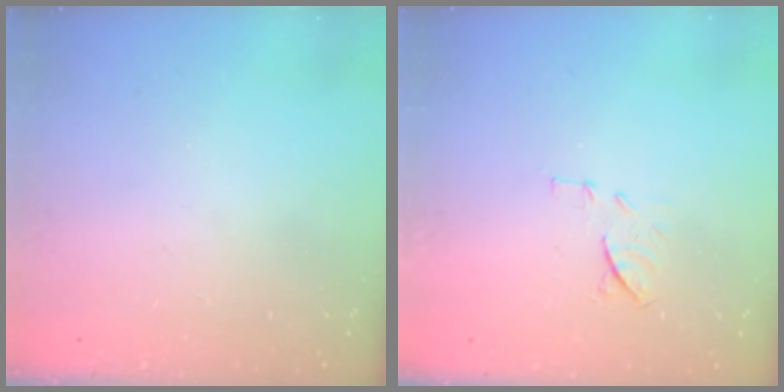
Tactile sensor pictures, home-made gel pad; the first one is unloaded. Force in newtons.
{"total": 8.6, "press": 8.5, "slide": 1.1}